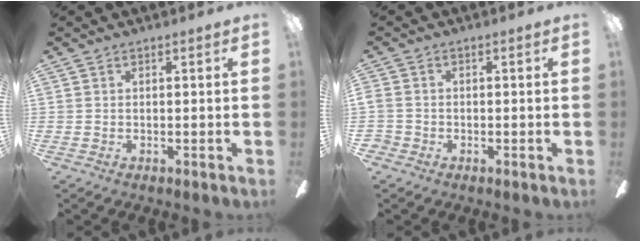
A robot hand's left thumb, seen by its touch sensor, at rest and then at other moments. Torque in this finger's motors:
{"motor_torque": [-0.09, 0.25, 0.04, 0.00, 0.06]}